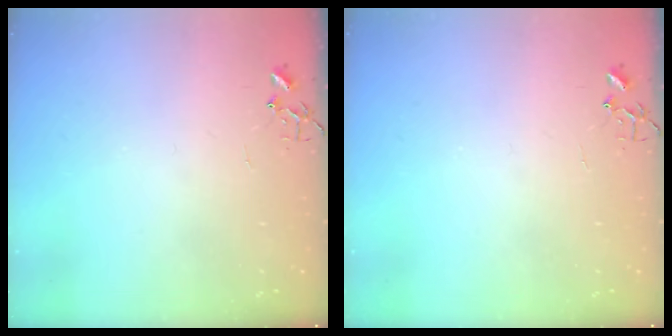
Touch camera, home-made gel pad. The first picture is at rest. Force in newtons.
{"total": 0.0}